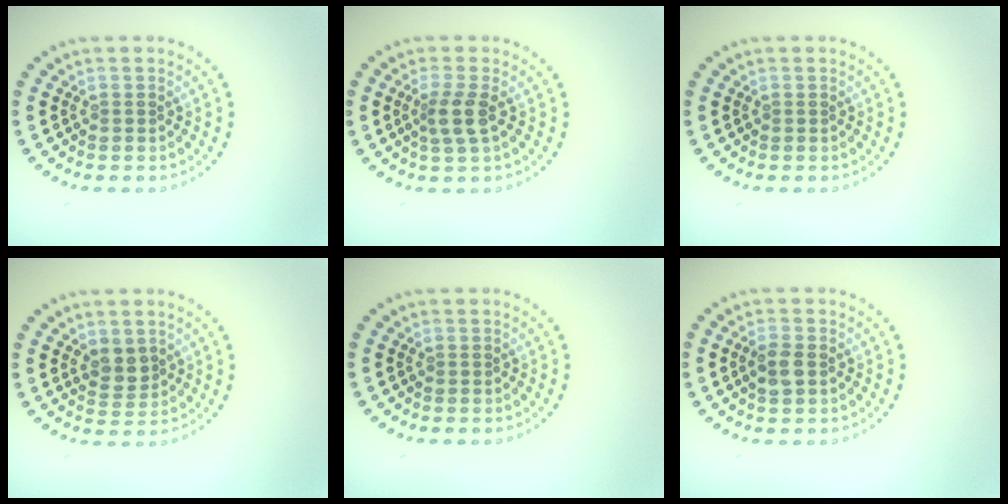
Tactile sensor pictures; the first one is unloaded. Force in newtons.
{"total": 2.3, "press": 1.8, "slide": 1.4}
{"total": 0.0}
{"total": 2.0, "press": 1.8, "slide": 0.8}
{"total": 0.0}
{"total": 1.9, "press": 1.9, "slide": 0.3}